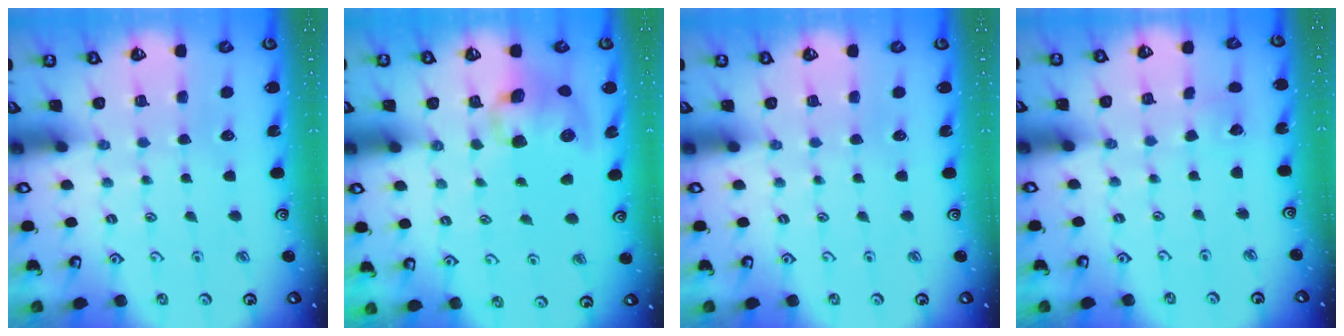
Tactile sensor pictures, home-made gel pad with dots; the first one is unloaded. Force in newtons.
{"total": 10.6, "press": 10.5, "slide": 1.5}
{"total": 0.0}
{"total": 3.4, "press": 3.3, "slide": 0.4}